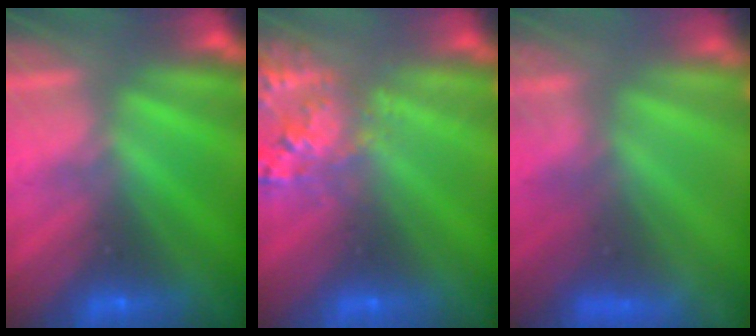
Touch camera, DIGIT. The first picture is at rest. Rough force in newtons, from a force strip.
{"total": 2.6}
{"total": 6.9}